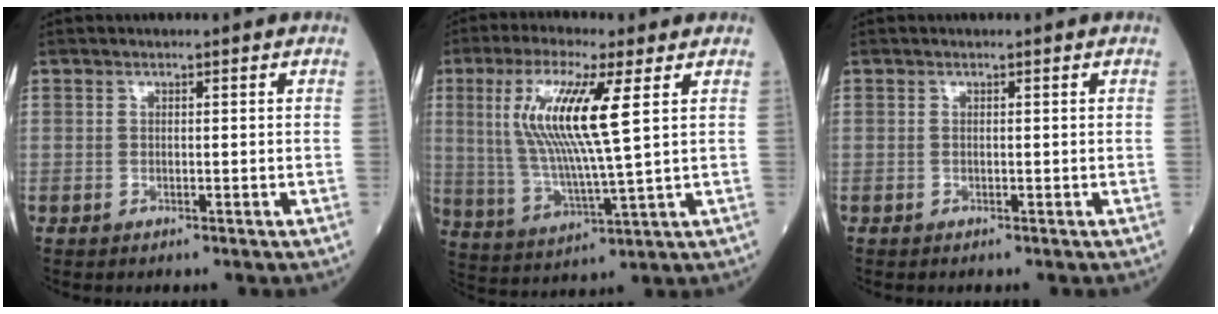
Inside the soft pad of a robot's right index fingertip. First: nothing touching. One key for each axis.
{"total": 13.0, "fx": 3.6, "fy": 0.4, "fz": 12.5, "tx": -0.272, "ty": -0.002, "tz": 0.067}
{"total": 0.0}